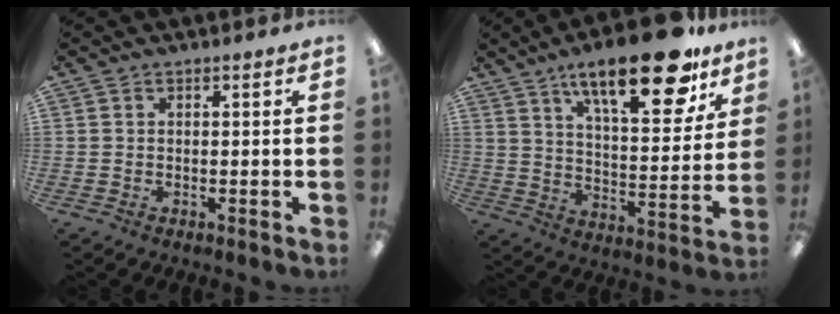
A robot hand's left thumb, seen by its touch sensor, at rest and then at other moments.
{"total": 22.2, "force": [14.5, 7.6, 15.0], "torque": [-0.217, -0.083, 0.231]}